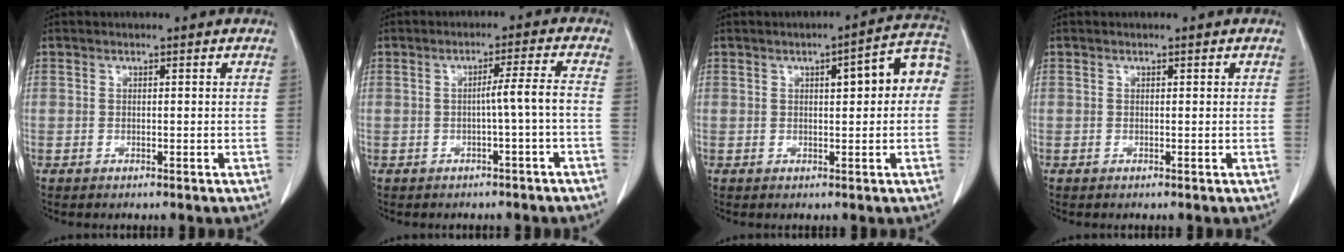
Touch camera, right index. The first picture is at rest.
{"total": 3.6, "force": [-1.1, -0.9, 3.2], "torque": [-0.049, 0.005, -0.017]}
{"total": 7.7, "force": [1.2, 1.9, 7.3], "torque": [-0.090, 0.032, 0.010]}
{"total": 0.0}